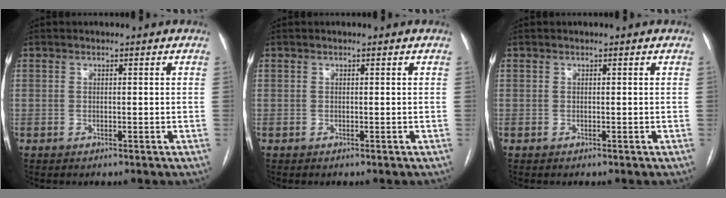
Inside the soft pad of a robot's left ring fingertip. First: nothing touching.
{"total": 0.0}
{"total": 0.0}